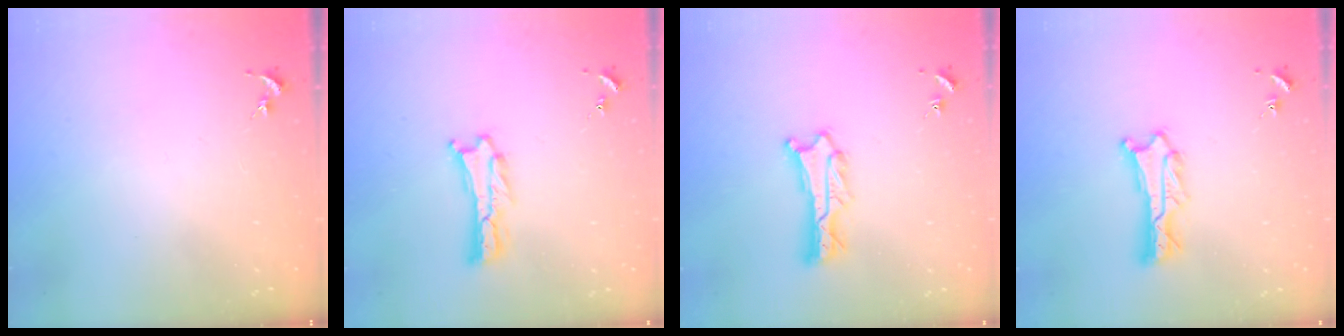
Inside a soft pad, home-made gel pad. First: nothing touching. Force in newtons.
{"total": 1.1, "press": 1.1, "slide": 0.2}
{"total": 1.5, "press": 1.5, "slide": 0.2}
{"total": 1.5, "press": 1.5, "slide": 0.2}